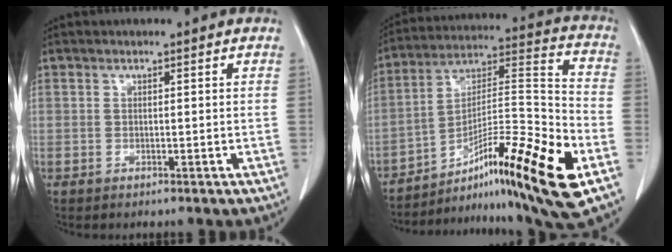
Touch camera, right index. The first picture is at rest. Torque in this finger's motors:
{"motor_torque": [1.15, -0.98, 0.50, 0.12]}